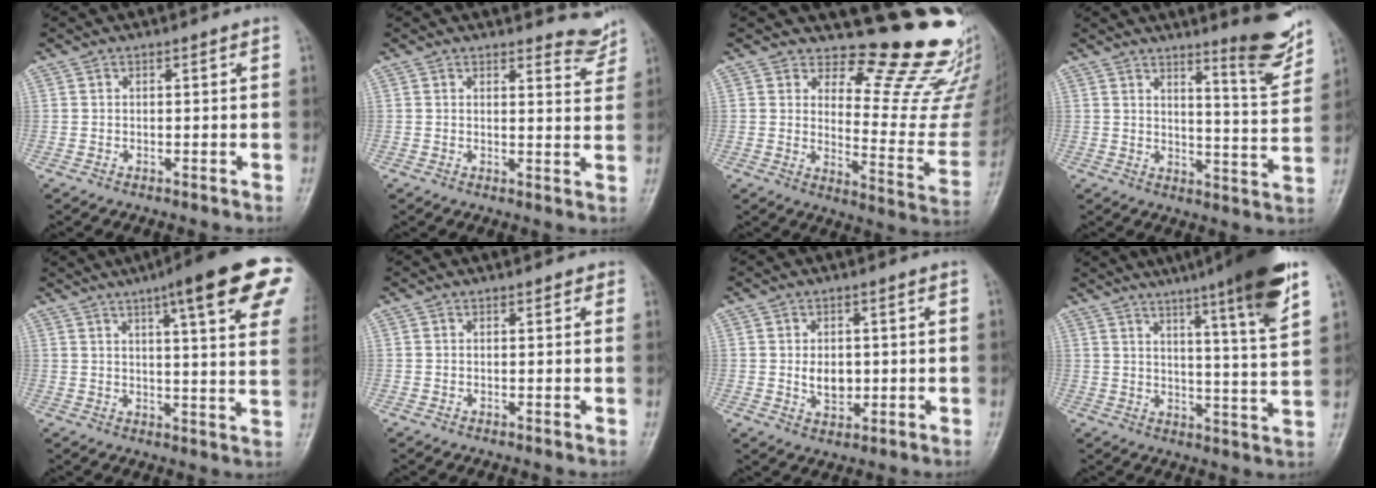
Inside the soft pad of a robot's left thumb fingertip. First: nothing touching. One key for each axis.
{"total": 4.6, "fx": 4.4, "fy": 1.4, "fz": 0.4, "tx": 0.013, "ty": -0.042, "tz": 0.042}
{"total": 17.2, "fx": 15.1, "fy": 4.4, "fz": 7.1, "tx": -0.041, "ty": -0.177, "tz": 0.185}
{"total": 10.4, "fx": 7.6, "fy": 1.2, "fz": 7.0, "tx": -0.074, "ty": -0.063, "tz": 0.108}
{"total": 20.4, "fx": 10.6, "fy": 3.6, "fz": 17.0, "tx": -0.214, "ty": -0.021, "tz": 0.128}
{"total": 1.1, "fx": 0.7, "fy": 0.7, "fz": 0.5, "tx": 0.004, "ty": -0.002, "tz": 0.002}
{"total": 4.6, "fx": 0.1, "fy": 3.3, "fz": 3.1, "tx": -0.034, "ty": -0.004, "tz": 0.008}
{"total": 17.4, "fx": 10.6, "fy": 1.0, "fz": 13.8, "tx": -0.191, "ty": -0.045, "tz": 0.141}